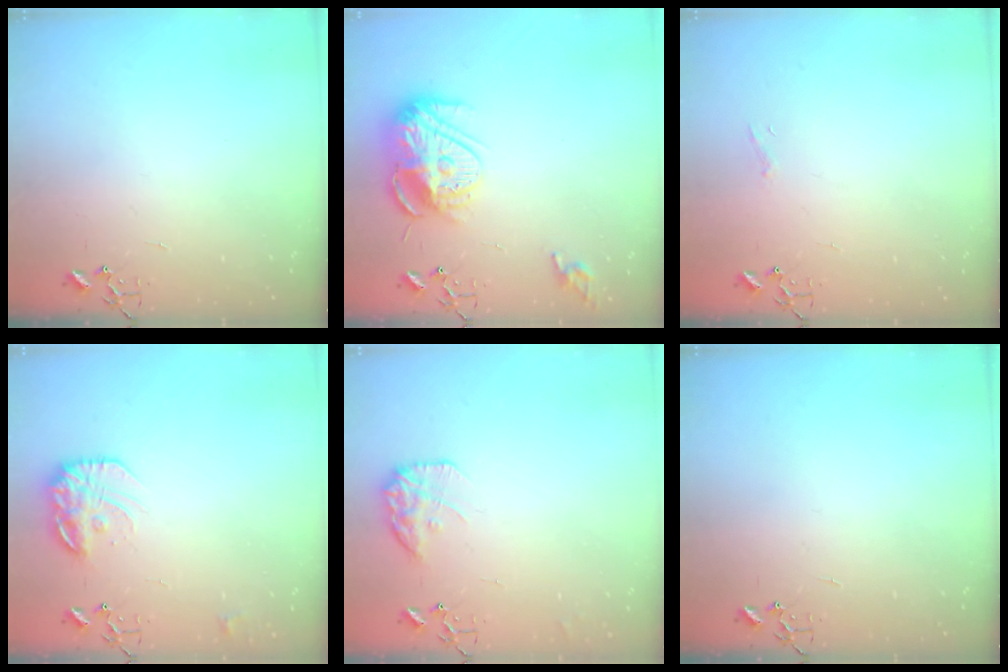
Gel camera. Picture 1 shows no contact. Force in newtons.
{"total": 15.3, "press": 15.3, "slide": 0.9}
{"total": 4.2, "press": 4.2, "slide": 0.3}
{"total": 14.8, "press": 14.8, "slide": 0.8}
{"total": 12.1, "press": 12.0, "slide": 0.6}
{"total": 0.0}